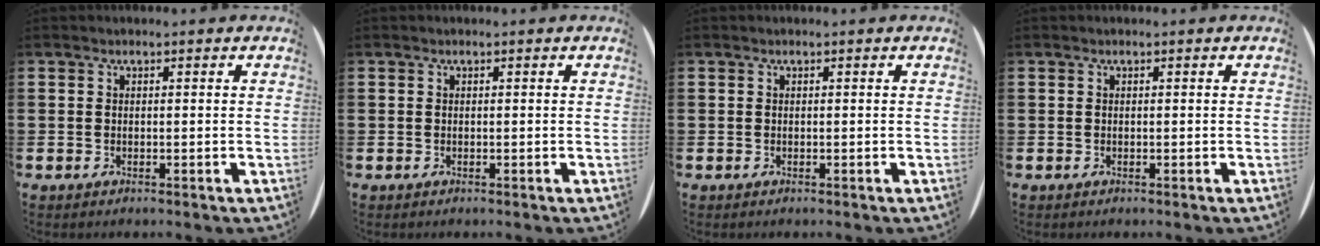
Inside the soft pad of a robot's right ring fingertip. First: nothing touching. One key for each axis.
{"total": 0.0}
{"total": 0.0}
{"total": 0.0}